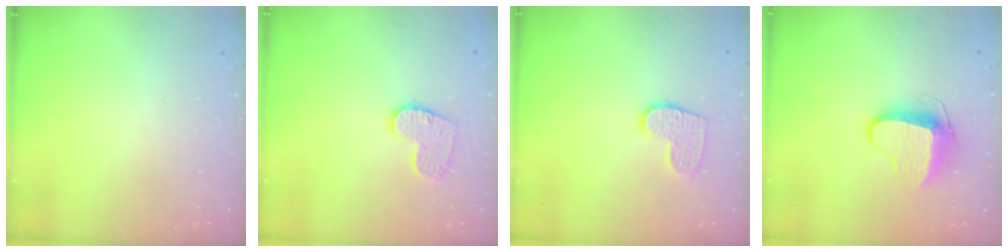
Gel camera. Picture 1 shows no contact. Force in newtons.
{"total": 10.4, "press": 10.4, "slide": 0.7}
{"total": 10.0, "press": 10.0, "slide": 0.6}
{"total": 11.2, "press": 11.2, "slide": 0.8}